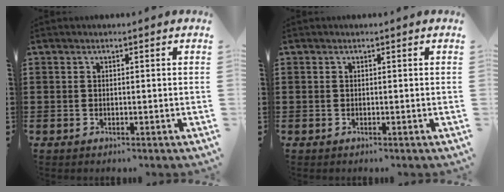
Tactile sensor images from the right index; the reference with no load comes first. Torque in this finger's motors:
{"motor_torque": [0.12, 0.22, 0.00, -0.01]}